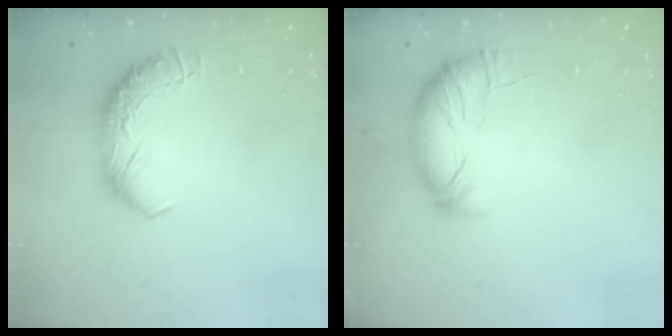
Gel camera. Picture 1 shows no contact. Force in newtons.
{"total": 4.7, "press": 4.6, "slide": 1.1}